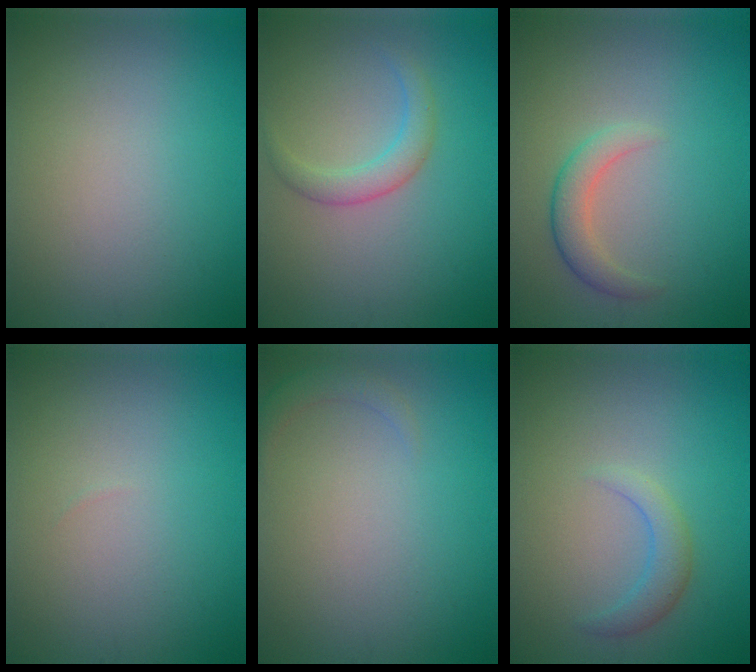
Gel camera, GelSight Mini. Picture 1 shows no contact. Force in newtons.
{"total": 2.4, "press": 2.4, "slide": 0.1}
{"total": 2.4, "press": 2.4, "slide": 0.2}
{"total": 0.0}
{"total": 1.3, "press": 1.3, "slide": 0.2}
{"total": 1.8, "press": 1.8, "slide": 0.2}